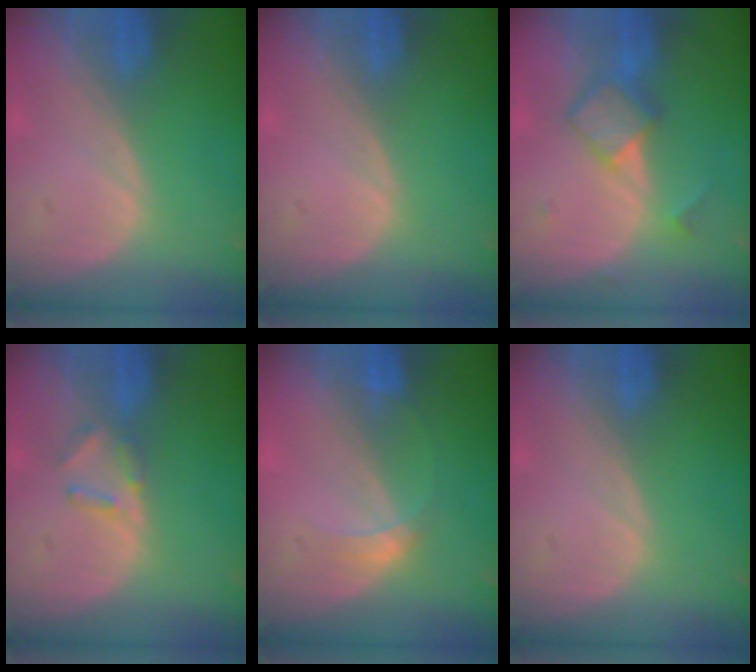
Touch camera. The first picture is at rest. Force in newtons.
{"total": 0.0}
{"total": 6.0, "press": 5.2, "slide": 3.1}
{"total": 2.8, "press": 2.7, "slide": 0.4}
{"total": 2.5, "press": 2.5, "slide": 0.1}
{"total": 0.0}